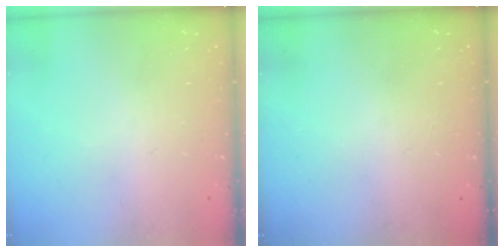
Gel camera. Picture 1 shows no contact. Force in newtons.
{"total": 0.0}